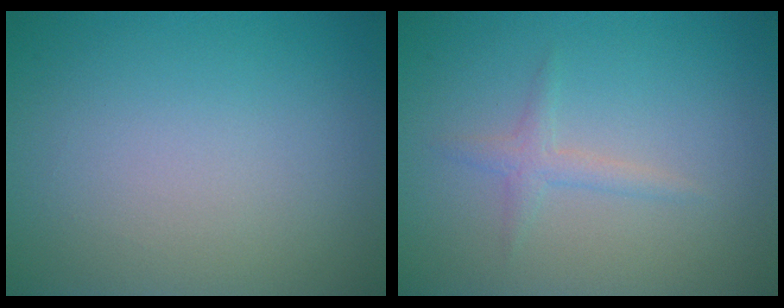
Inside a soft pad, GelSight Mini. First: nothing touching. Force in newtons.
{"total": 1.5, "press": 1.5, "slide": 0.0}